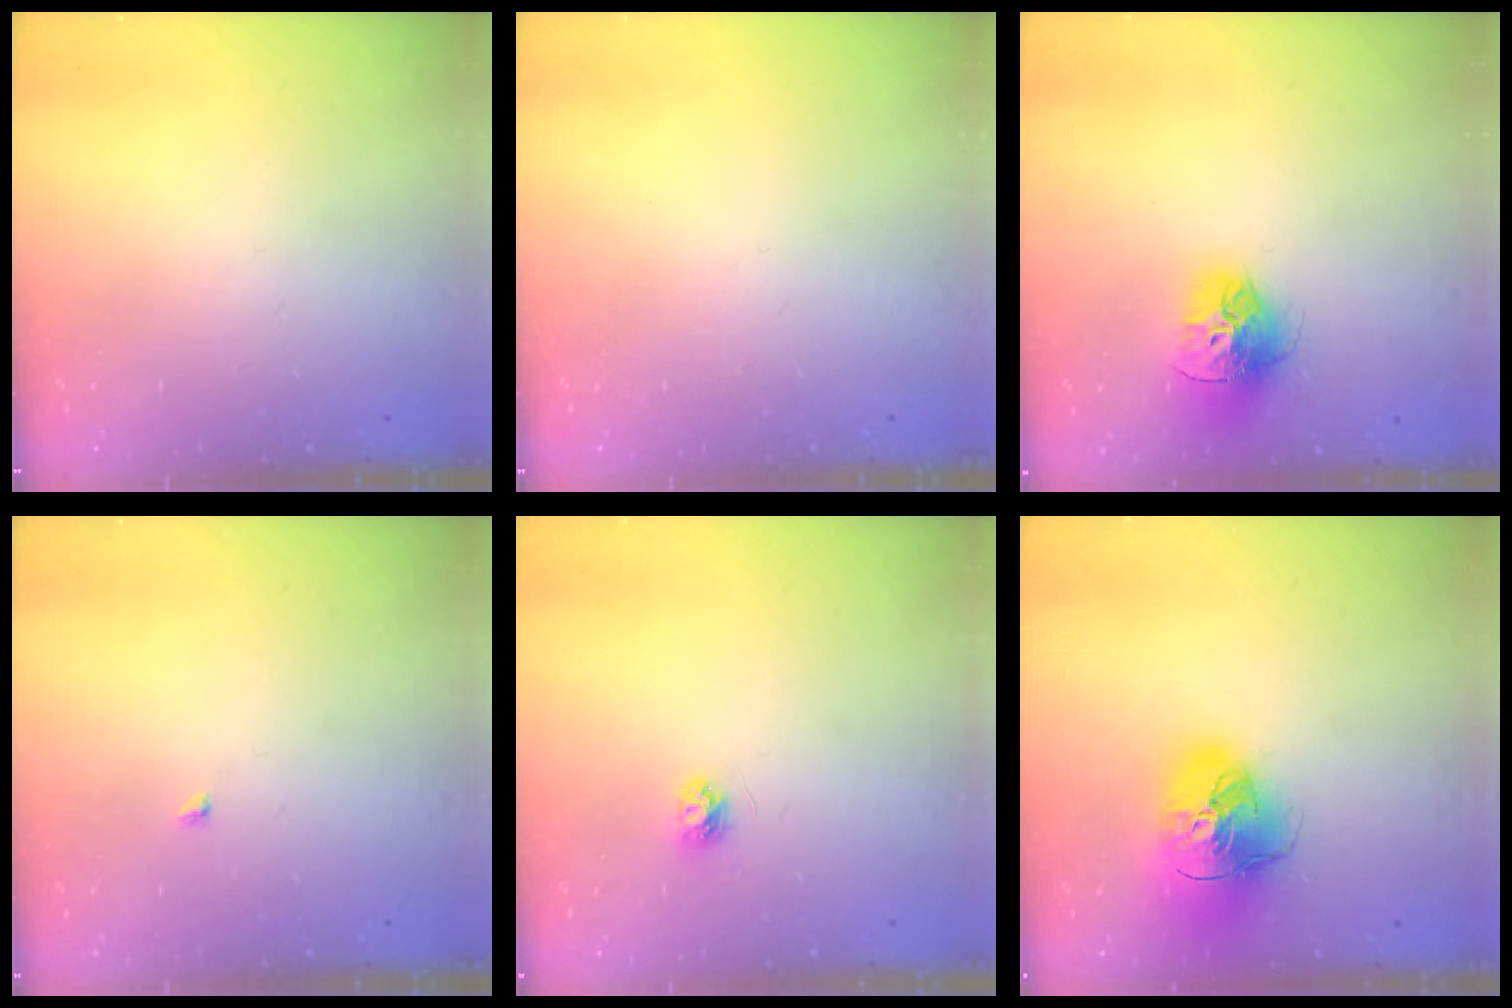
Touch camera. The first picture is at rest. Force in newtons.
{"total": 0.0}
{"total": 15.3, "press": 15.2, "slide": 1.7}
{"total": 1.9, "press": 1.9, "slide": 0.3}
{"total": 3.9, "press": 3.9, "slide": 0.4}
{"total": 19.6, "press": 19.4, "slide": 2.7}